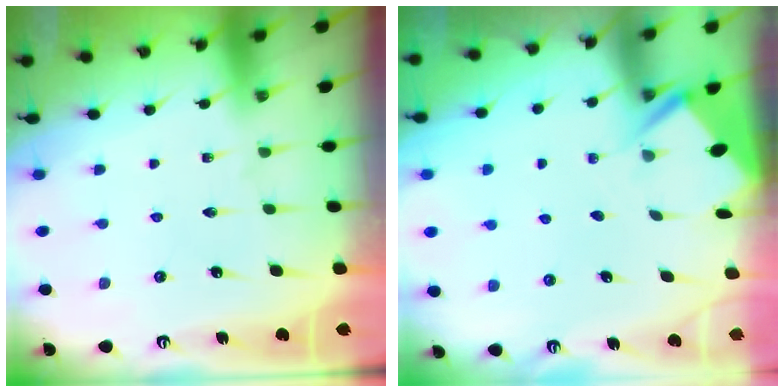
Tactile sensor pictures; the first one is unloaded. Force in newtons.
{"total": 2.9, "press": 2.9, "slide": 0.3}